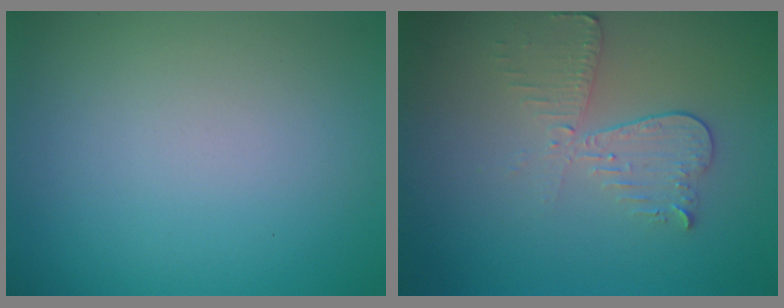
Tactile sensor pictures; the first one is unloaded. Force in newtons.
{"total": 3.0, "press": 2.7, "slide": 1.4}